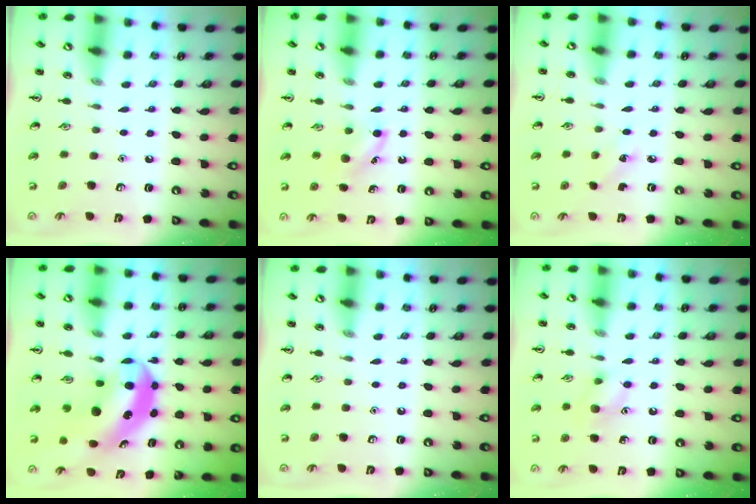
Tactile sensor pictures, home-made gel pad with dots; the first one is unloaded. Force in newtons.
{"total": 4.7, "press": 4.5, "slide": 1.6}
{"total": 2.4, "press": 2.3, "slide": 0.9}
{"total": 7.3, "press": 7.0, "slide": 2.1}
{"total": 0.0}
{"total": 8.6, "press": 8.5, "slide": 1.0}